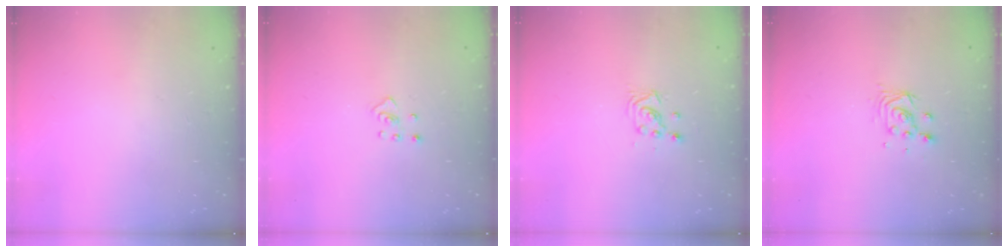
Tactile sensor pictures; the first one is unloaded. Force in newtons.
{"total": 2.4, "press": 2.3, "slide": 0.4}
{"total": 3.0, "press": 2.9, "slide": 0.5}
{"total": 3.8, "press": 3.8, "slide": 0.3}